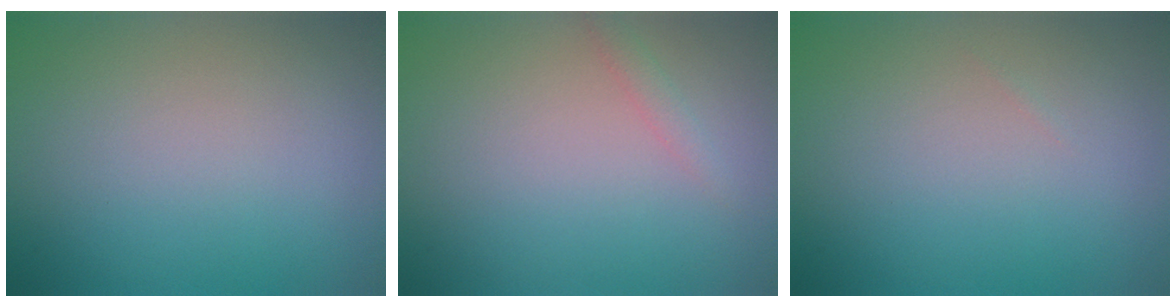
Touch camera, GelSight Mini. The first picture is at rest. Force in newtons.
{"total": 0.9, "press": 0.9, "slide": 0.0}
{"total": 0.0}